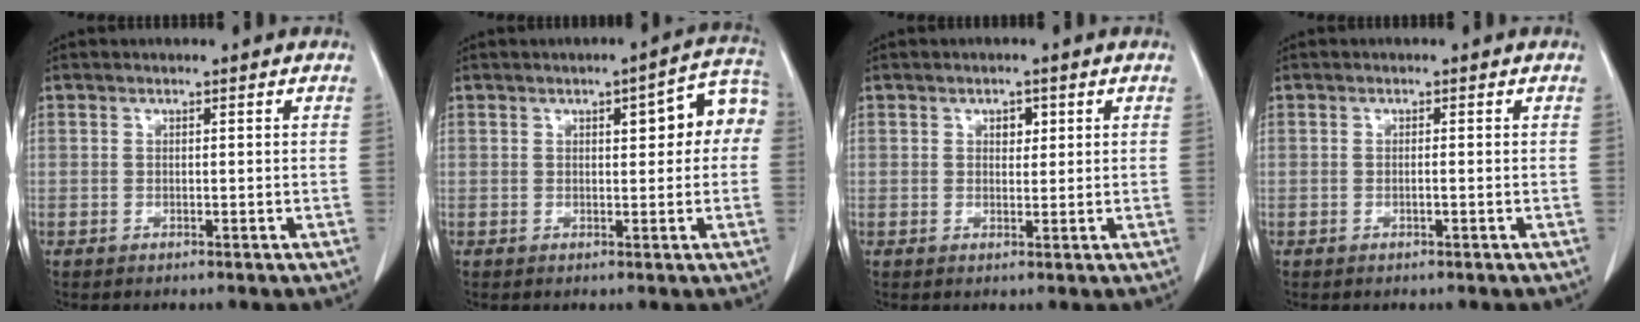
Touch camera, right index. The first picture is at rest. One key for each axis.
{"total": 7.5, "fx": 1.6, "fy": 2.4, "fz": 6.9, "tx": -0.078, "ty": 0.031, "tz": 0.014}
{"total": 1.8, "fx": 0.7, "fy": 1.2, "fz": 1.2, "tx": -0.014, "ty": 0.000, "tz": 0.010}
{"total": 0.7, "fx": -0.2, "fy": 0.0, "fz": 0.6, "tx": -0.014, "ty": 0.000, "tz": -0.002}